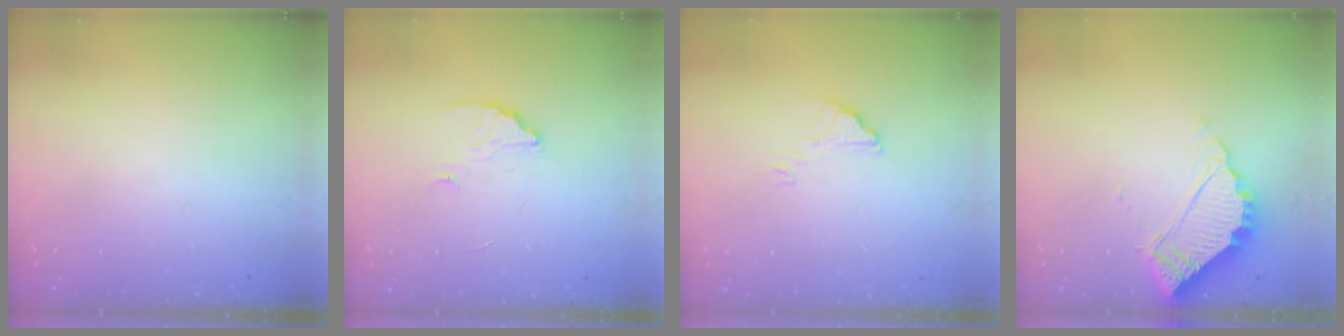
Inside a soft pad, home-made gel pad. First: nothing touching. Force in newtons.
{"total": 2.6, "press": 2.6, "slide": 0.2}
{"total": 2.2, "press": 2.2, "slide": 0.0}
{"total": 6.0, "press": 6.0, "slide": 0.5}